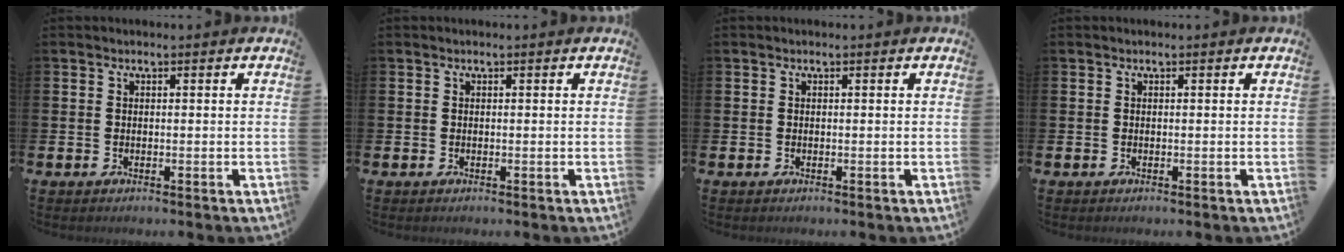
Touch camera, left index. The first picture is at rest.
{"total": 0.0}
{"total": 0.0}
{"total": 0.0}